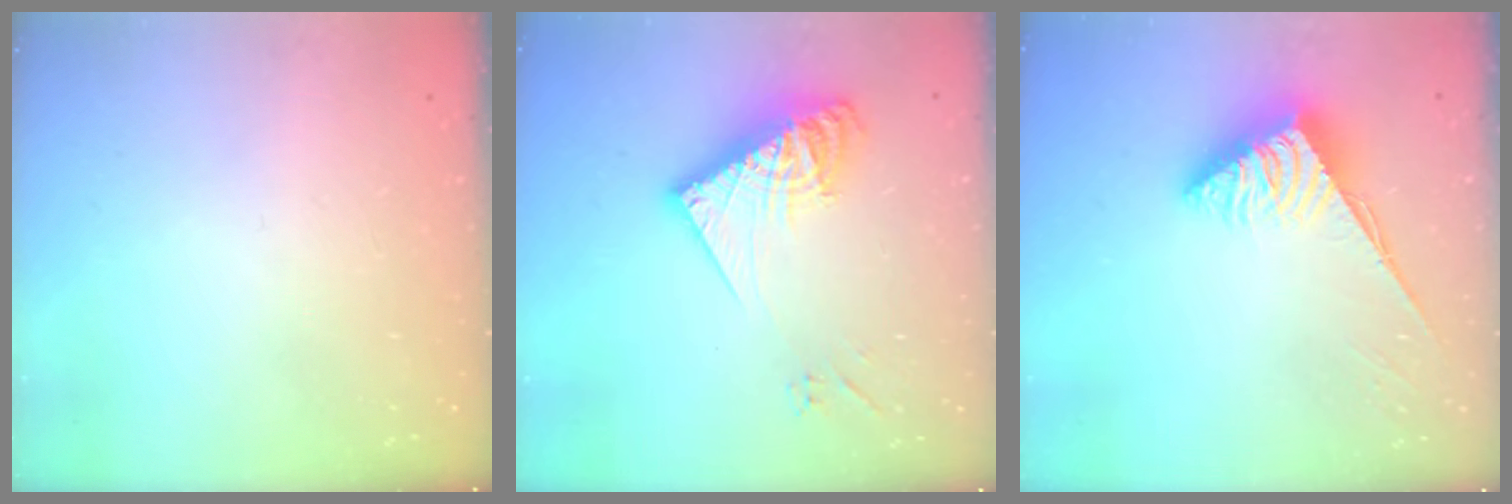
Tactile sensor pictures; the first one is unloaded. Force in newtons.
{"total": 15.0, "press": 15.0, "slide": 0.4}
{"total": 5.1, "press": 5.1, "slide": 0.4}